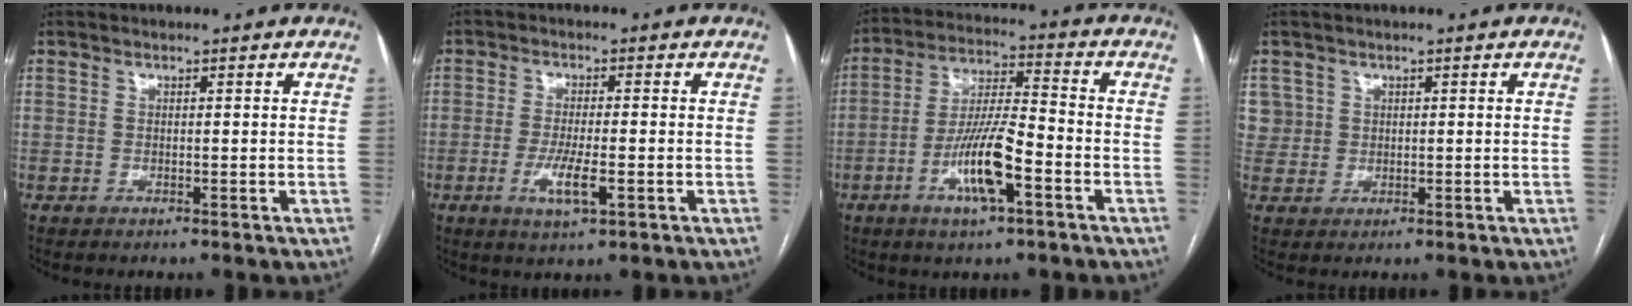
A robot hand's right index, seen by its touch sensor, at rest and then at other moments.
{"total": 5.5, "force": [-1.9, 0.9, 5.1], "torque": [-0.100, -0.009, -0.031]}
{"total": 11.2, "force": [-4.6, 1.9, 10.1], "torque": [-0.194, 0.000, -0.082]}
{"total": 3.4, "force": [1.2, 3.1, -0.1], "torque": [0.021, 0.009, 0.023]}